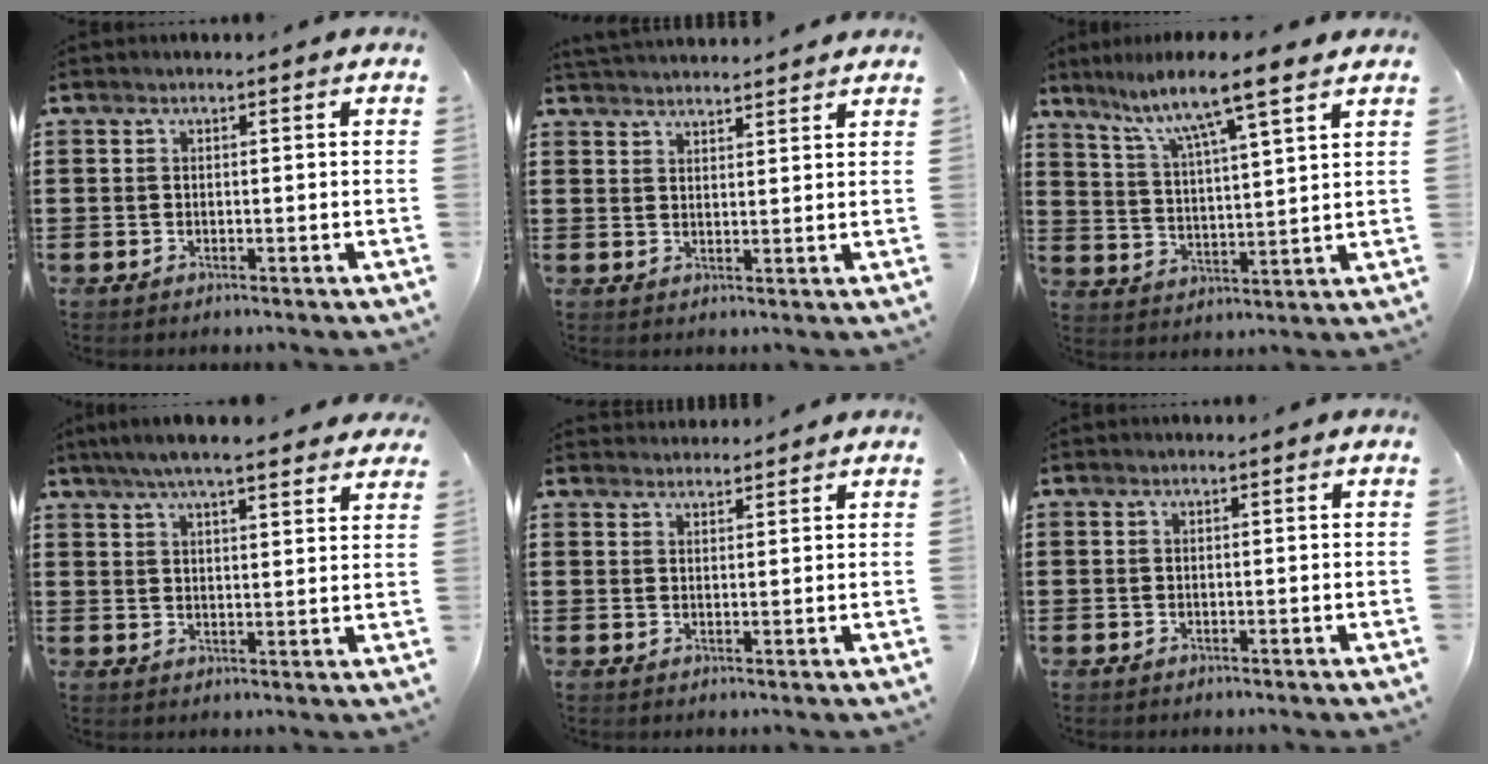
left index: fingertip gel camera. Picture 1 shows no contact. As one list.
[{"total": 3.0, "force": [3.0, 0.0, 0.0], "torque": [-0.009, -0.007, 0.058]}, {"total": 7.8, "force": [6.2, 0.0, 4.8], "torque": [-0.109, -0.041, 0.097]}, {"total": 6.1, "force": [5.3, 0.5, 2.9], "torque": [-0.070, -0.011, 0.096]}, {"total": 1.9, "force": [1.9, 0.3, -0.2], "torque": [-0.003, -0.002, 0.038]}, {"total": 0.0}]